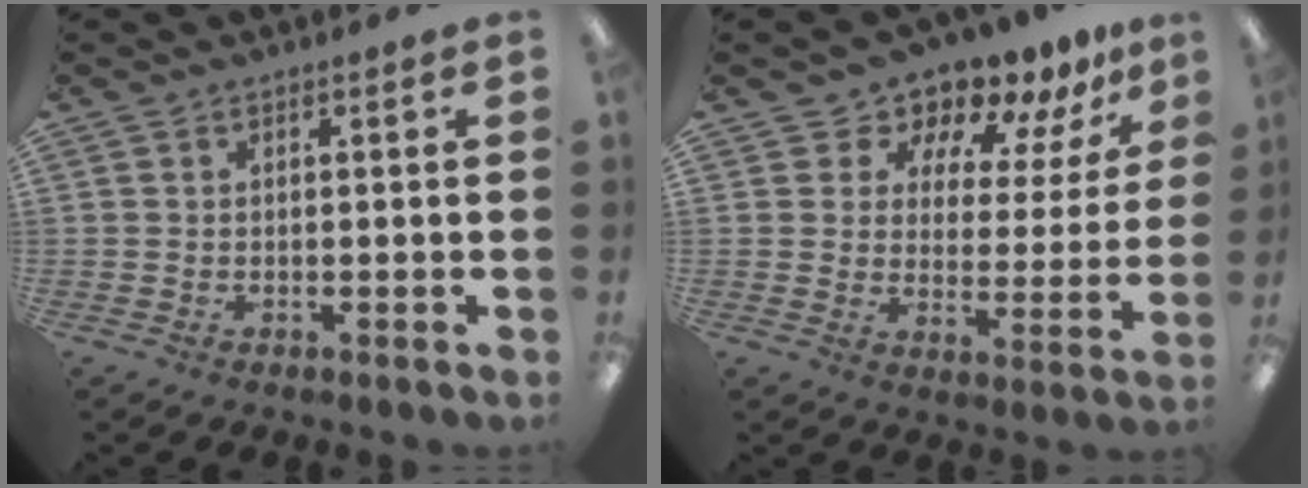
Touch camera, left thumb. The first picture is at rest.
{"total": 10.0, "force": [9.2, 3.7, 1.5], "torque": [-0.033, -0.087, 0.166]}